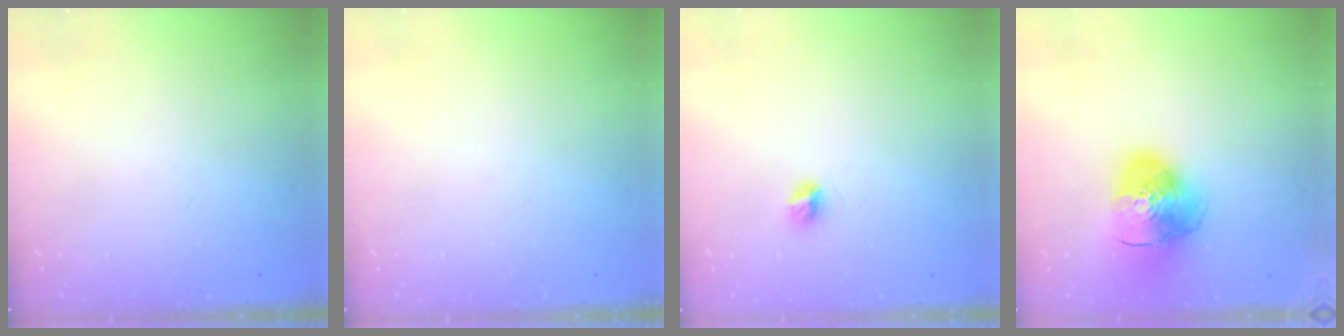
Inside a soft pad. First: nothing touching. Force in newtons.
{"total": 0.0}
{"total": 5.0, "press": 5.0, "slide": 0.6}
{"total": 15.1, "press": 14.9, "slide": 2.2}